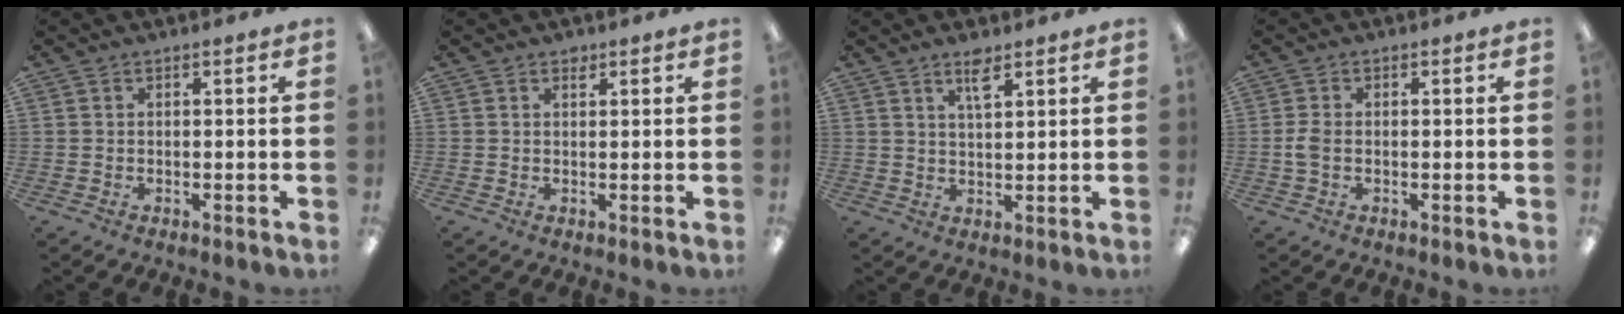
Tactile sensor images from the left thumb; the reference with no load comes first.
{"total": 1.3, "force": [0.9, 0.7, 0.5], "torque": [-0.002, -0.003, 0.016]}
{"total": 4.7, "force": [3.1, 1.5, 3.2], "torque": [-0.055, -0.004, 0.052]}
{"total": 2.8, "force": [-0.3, 1.7, 2.2], "torque": [-0.047, 0.002, -0.007]}